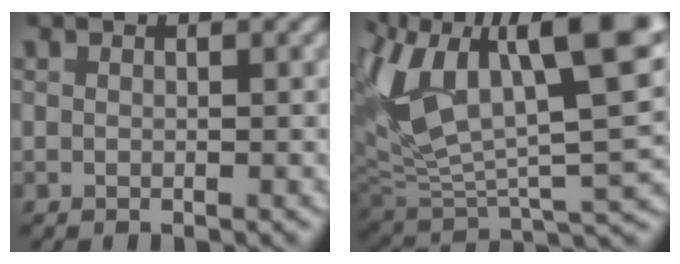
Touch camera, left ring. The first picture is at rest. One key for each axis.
{"total": 14.8, "fx": 1.7, "fy": 8.6, "fz": 12.0, "tx": -0.214, "ty": -0.015, "tz": 0.028}